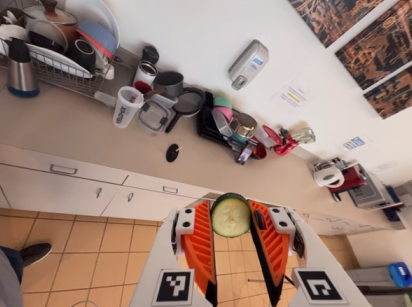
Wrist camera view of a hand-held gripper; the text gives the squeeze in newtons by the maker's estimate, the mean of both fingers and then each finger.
{"total": 6.2, "left": 6.0, "right": 6.4}